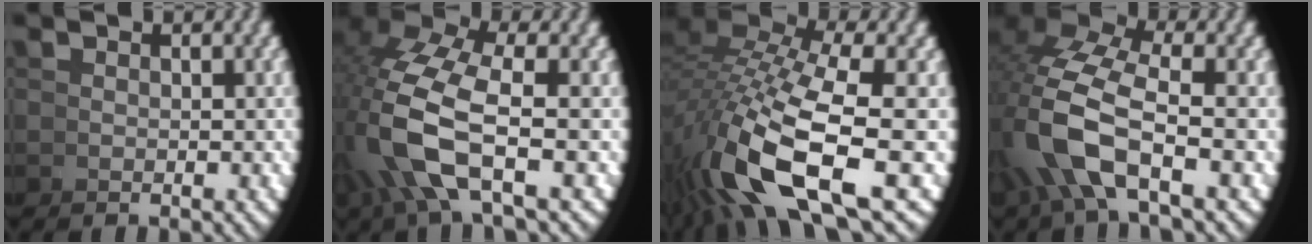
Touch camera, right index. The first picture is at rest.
{"total": 7.0, "force": [0.2, 3.7, 6.0], "torque": [-0.164, -0.023, 0.015]}
{"total": 9.9, "force": [-1.0, 5.3, 8.3], "torque": [-0.189, -0.043, 0.012]}
{"total": 6.3, "force": [1.0, 2.9, 5.5], "torque": [-0.137, -0.006, 0.025]}